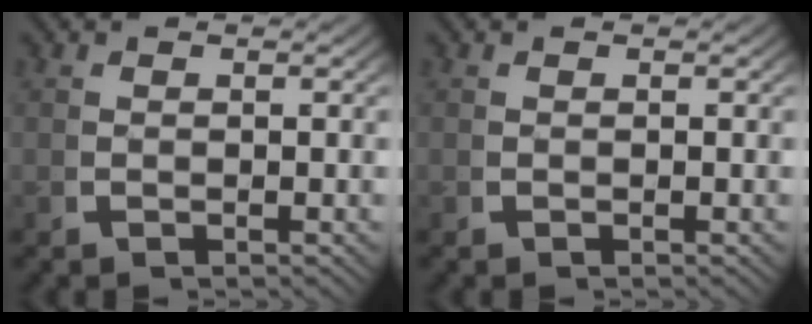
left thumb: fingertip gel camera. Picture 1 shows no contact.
{"total": 0.0}